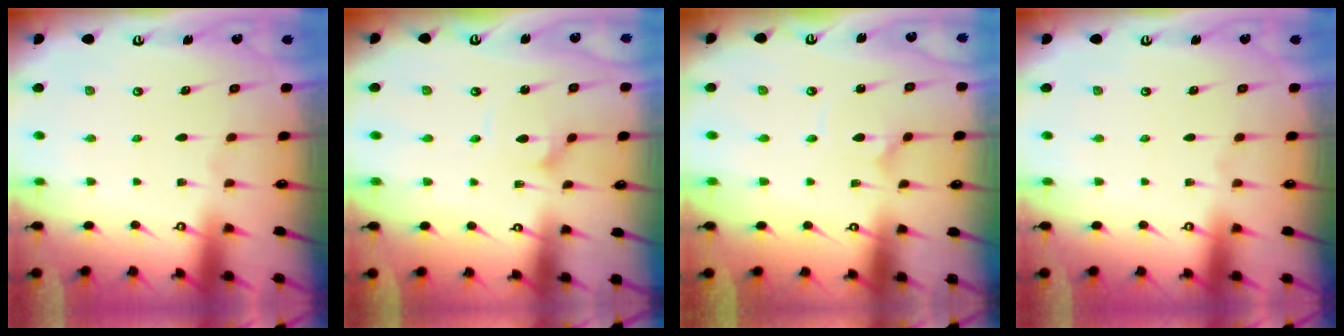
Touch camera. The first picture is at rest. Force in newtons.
{"total": 1.7, "press": 1.7, "slide": 0.2}
{"total": 1.8, "press": 1.7, "slide": 0.5}
{"total": 0.0}